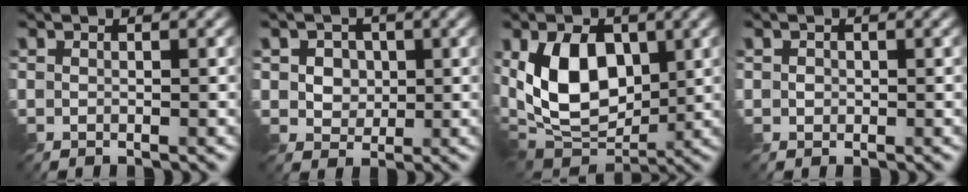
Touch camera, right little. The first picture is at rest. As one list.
[{"total": 3.6, "force": [0.9, 3.0, 1.7], "torque": [-0.038, 0.004, 0.014]}, {"total": 9.2, "force": [1.4, 5.6, 7.2], "torque": [-0.135, -0.009, 0.017]}, {"total": 0.8, "force": [0.1, 0.7, 0.3], "torque": [-0.005, -0.002, 0.001]}]